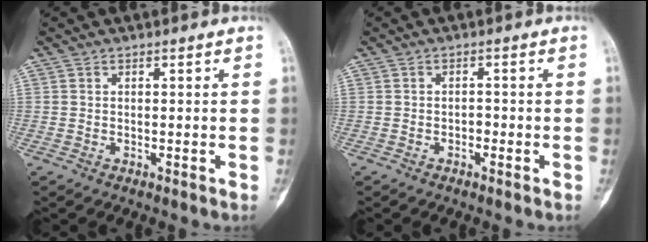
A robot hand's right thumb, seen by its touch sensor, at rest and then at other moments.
{"total": 1.8, "force": [-0.9, 1.2, 1.0], "torque": [-0.002, 0.011, -0.019]}